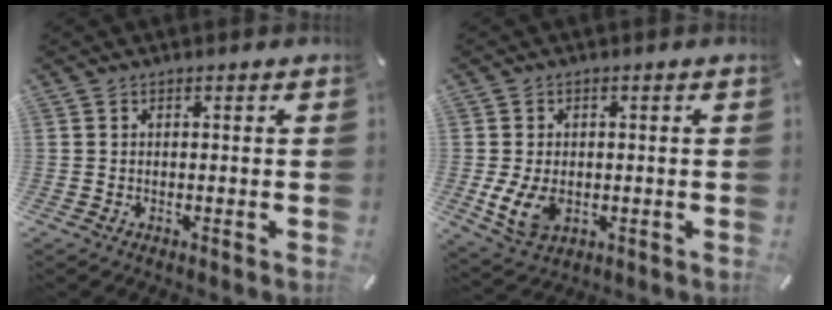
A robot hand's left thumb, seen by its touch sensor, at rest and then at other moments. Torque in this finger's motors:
{"motor_torque": [0.73, 2.06, 0.35, -0.25, 0.16]}